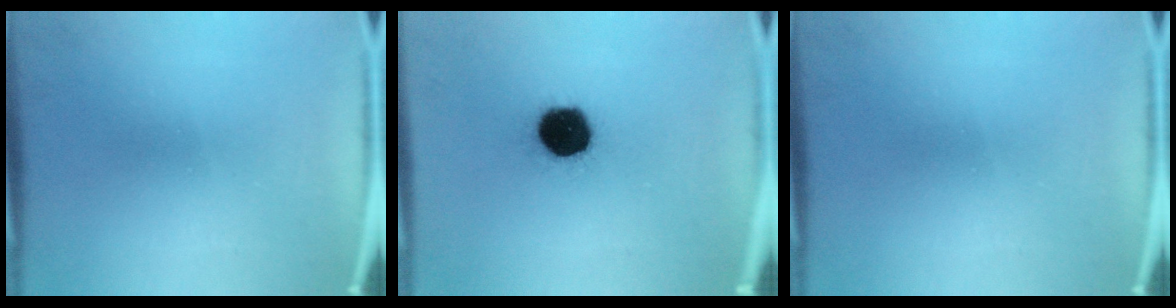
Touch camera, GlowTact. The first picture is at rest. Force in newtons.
{"total": 14.8}
{"total": 0.0}